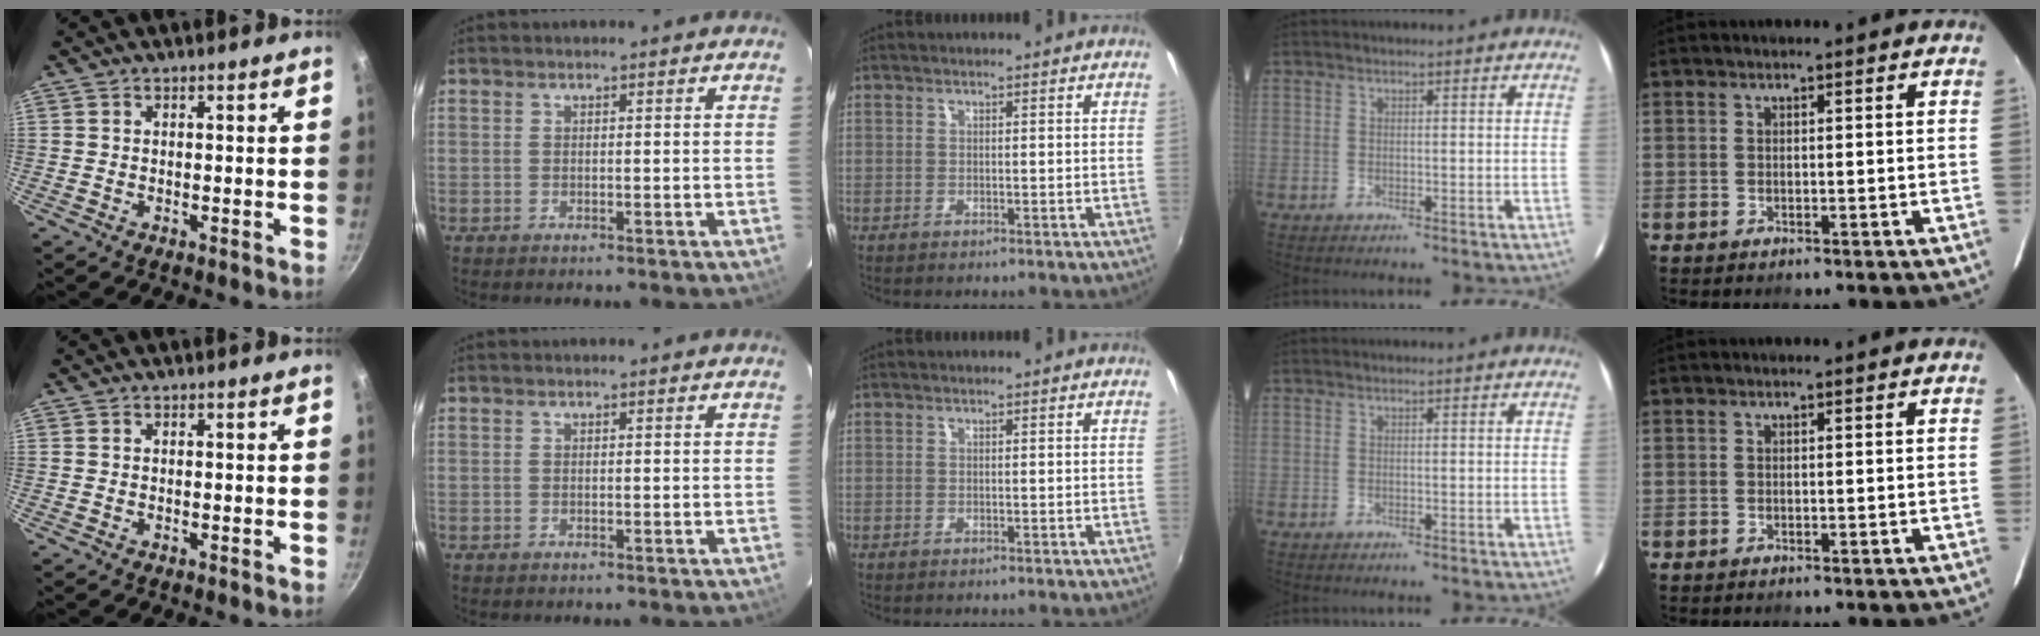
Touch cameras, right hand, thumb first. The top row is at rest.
{}